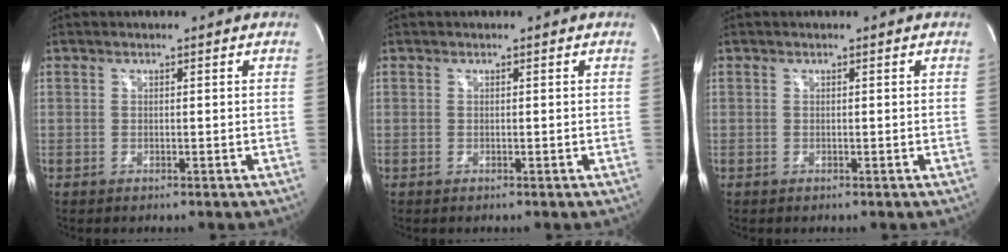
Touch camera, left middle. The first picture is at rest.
{"total": 0.0}
{"total": 0.0}